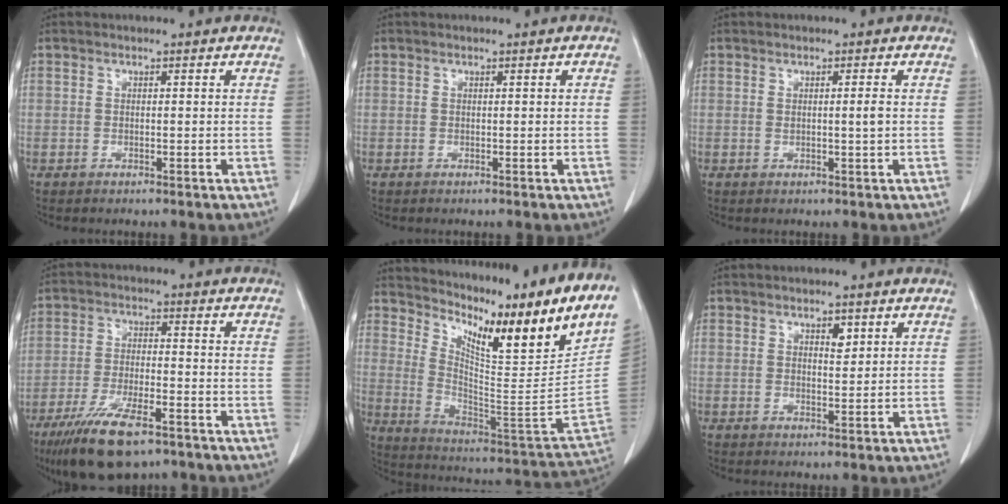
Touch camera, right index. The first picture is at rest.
{"total": 0.0}
{"total": 1.5, "force": [0.2, -0.1, 1.5], "torque": [-0.028, -0.002, 0.003]}
{"total": 11.7, "force": [-8.0, 3.2, 7.9], "torque": [-0.147, -0.020, -0.140]}
{"total": 24.0, "force": [17.7, 1.6, 16.2], "torque": [-0.266, -0.059, 0.264]}
{"total": 2.0, "force": [1.1, 0.8, 1.5], "torque": [-0.023, -0.005, 0.018]}